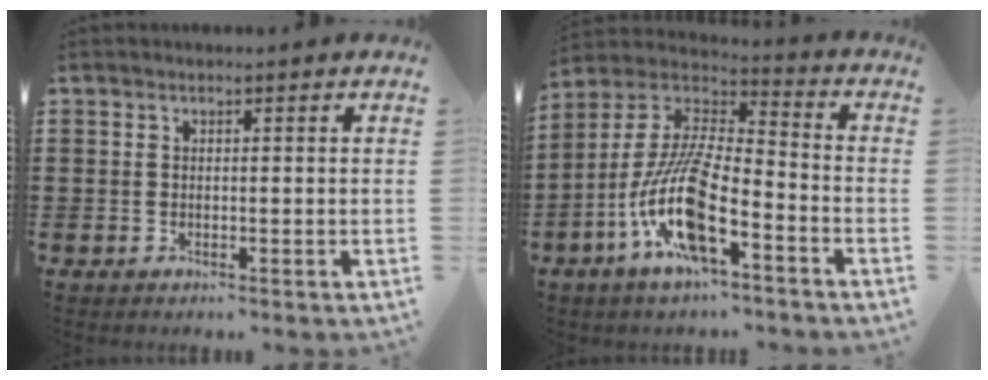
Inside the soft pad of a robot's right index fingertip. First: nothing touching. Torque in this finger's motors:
{"motor_torque": [2.14, 0.00, 1.05, 0.21]}